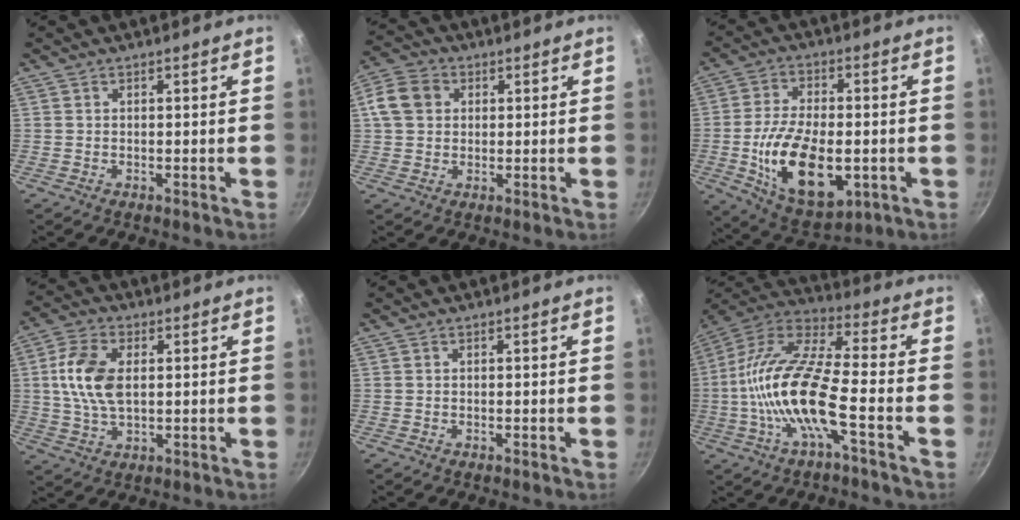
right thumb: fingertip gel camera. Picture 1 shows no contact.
{"total": 7.9, "force": [1.6, 6.6, 4.2], "torque": [-0.062, 0.011, 0.014]}
{"total": 18.4, "force": [-3.5, 9.9, 15.0], "torque": [-0.250, 0.004, -0.049]}
{"total": 10.3, "force": [1.4, 6.0, 8.2], "torque": [-0.156, 0.009, 0.024]}
{"total": 0.0}
{"total": 17.8, "force": [-4.2, 5.0, 16.5], "torque": [-0.321, 0.042, -0.099]}